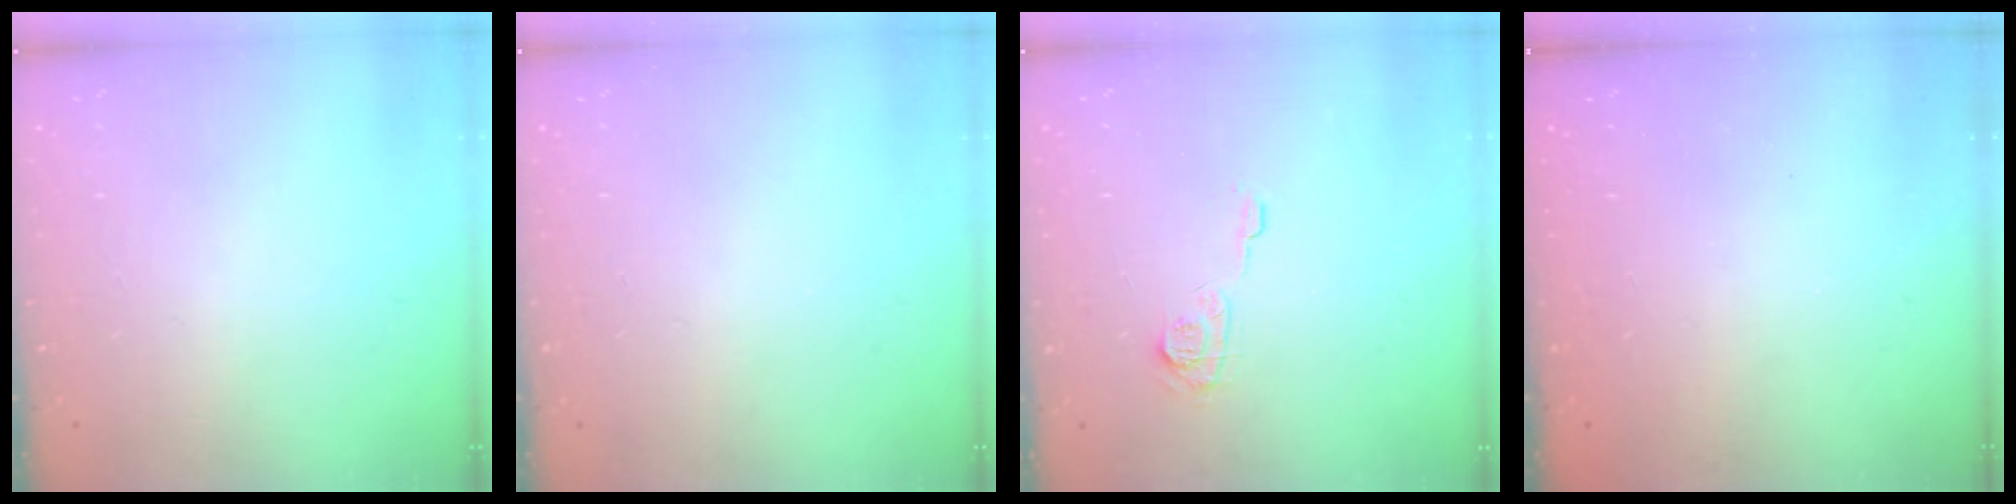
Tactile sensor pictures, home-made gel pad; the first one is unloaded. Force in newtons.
{"total": 0.0}
{"total": 7.5, "press": 7.4, "slide": 1.0}
{"total": 2.3, "press": 2.2, "slide": 0.7}